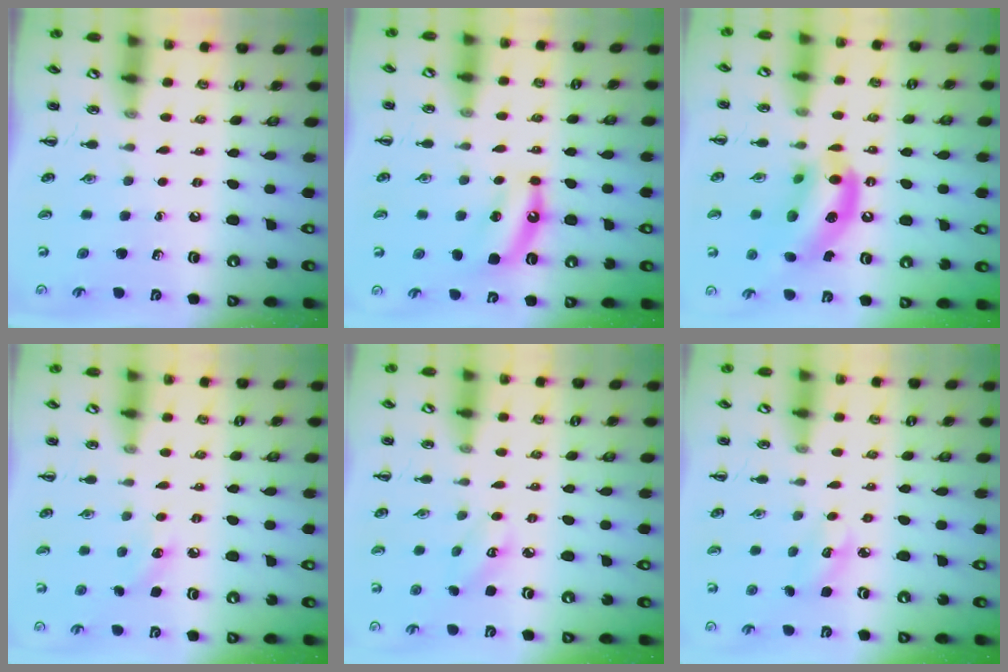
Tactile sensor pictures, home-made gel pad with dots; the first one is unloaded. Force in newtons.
{"total": 6.9, "press": 6.9, "slide": 1.0}
{"total": 14.6, "press": 14.1, "slide": 3.9}
{"total": 6.8, "press": 6.5, "slide": 2.1}
{"total": 3.0, "press": 2.9, "slide": 0.7}
{"total": 3.8, "press": 3.7, "slide": 1.0}